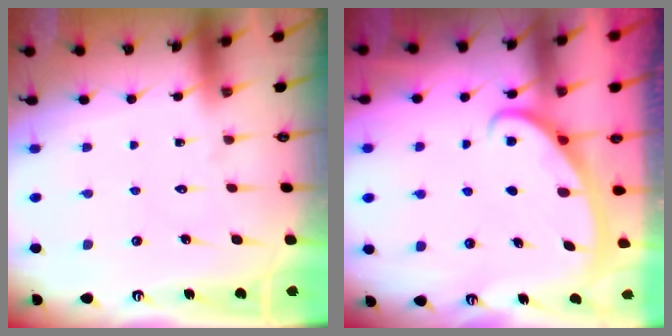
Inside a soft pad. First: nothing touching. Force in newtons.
{"total": 2.8, "press": 2.8, "slide": 0.4}